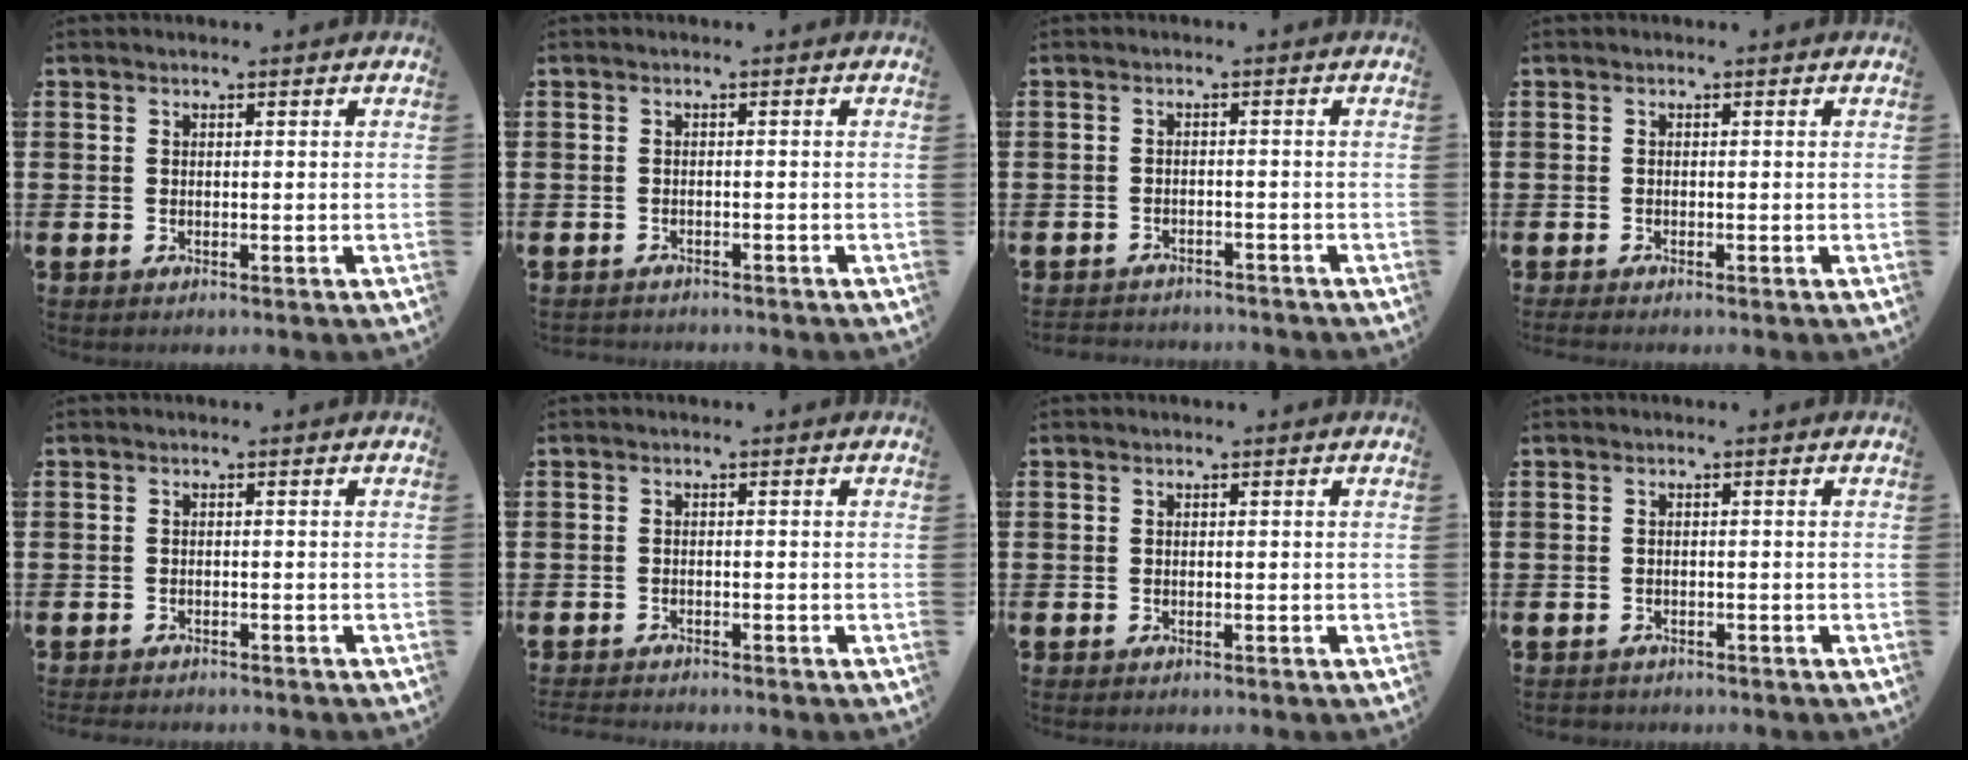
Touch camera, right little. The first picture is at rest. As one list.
[{"total": 0.8, "force": [-0.8, 0.0, -0.1], "torque": [-0.001, 0.000, -0.017]}, {"total": 1.7, "force": [-1.7, 0.0, -0.3], "torque": [-0.001, 0.002, -0.039]}, {"total": 0.5, "force": [-0.4, 0.0, 0.3], "torque": [-0.005, -0.002, -0.009]}, {"total": 0.9, "force": [-0.9, 0.0, 0.0], "torque": [-0.002, 0.000, -0.019]}, {"total": 1.0, "force": [-1.0, 0.0, 0.0], "torque": [-0.003, -0.001, -0.021]}, {"total": 0.0}, {"total": 0.6, "force": [-0.6, 0.2, -0.1], "torque": [-0.001, 0.001, -0.013]}]